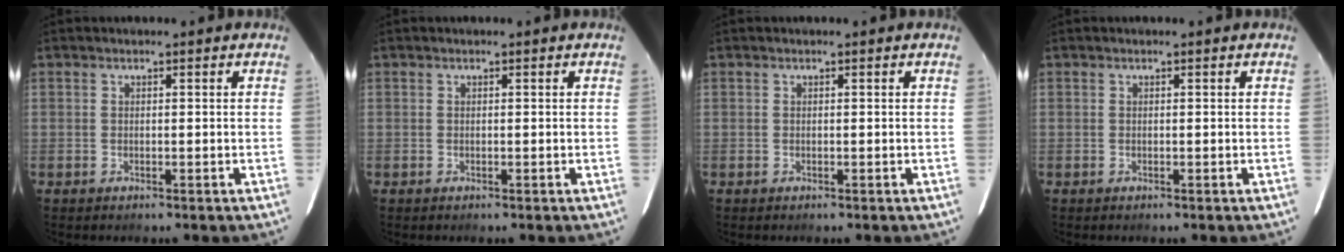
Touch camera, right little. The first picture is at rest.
{"total": 0.0}
{"total": 0.0}
{"total": 0.0}